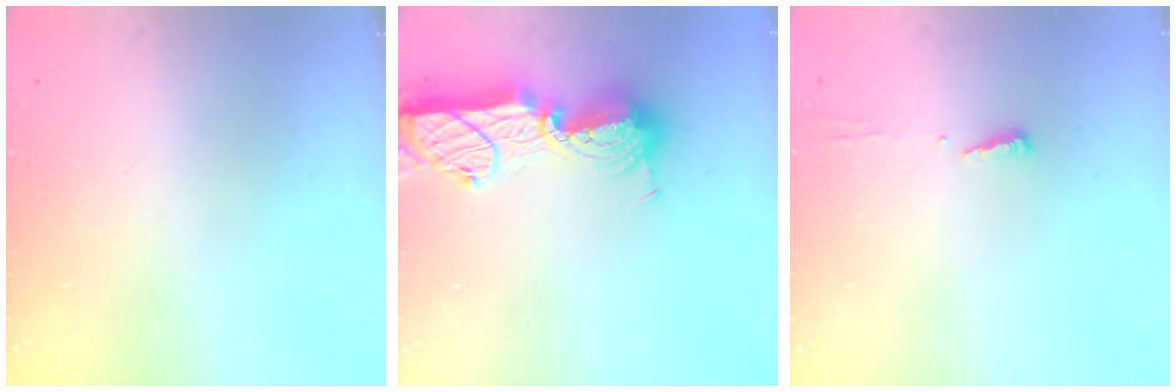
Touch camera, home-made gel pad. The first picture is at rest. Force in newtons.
{"total": 14.9, "press": 14.9, "slide": 0.9}
{"total": 3.7, "press": 3.7, "slide": 0.5}